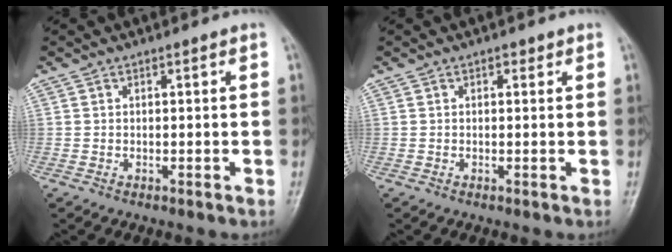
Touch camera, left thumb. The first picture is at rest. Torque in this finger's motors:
{"motor_torque": [-0.03, 0.09, -0.01, 0.00, 0.00]}